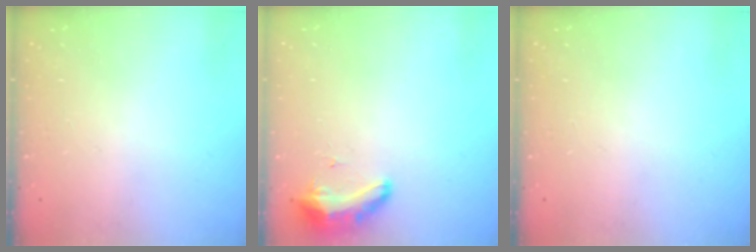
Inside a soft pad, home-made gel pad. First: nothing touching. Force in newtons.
{"total": 8.5, "press": 8.3, "slide": 1.6}
{"total": 0.0}